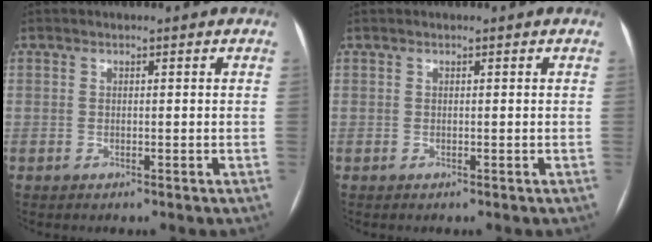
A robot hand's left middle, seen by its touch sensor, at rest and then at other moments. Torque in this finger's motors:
{"motor_torque": [-0.06, 0.16, 0.00, 0.00]}